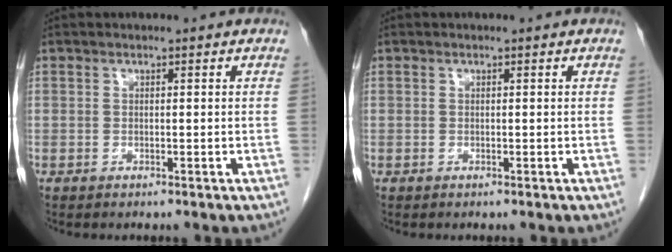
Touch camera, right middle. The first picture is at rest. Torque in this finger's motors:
{"motor_torque": [0.00, 0.00, 0.00, 0.01]}